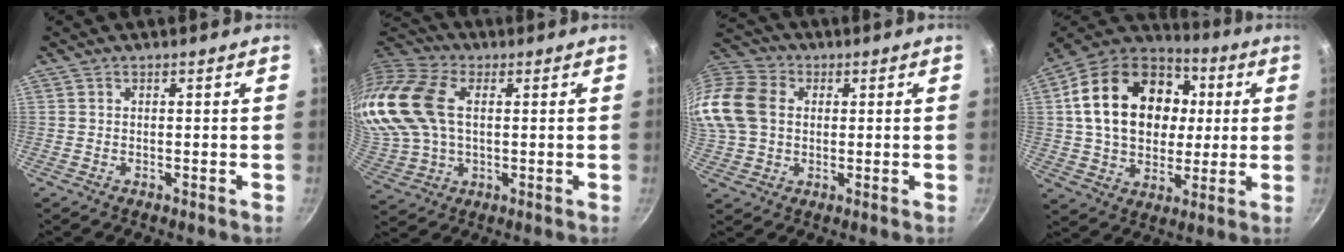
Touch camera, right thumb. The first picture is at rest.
{"total": 20.7, "force": [3.9, 14.3, 14.5], "torque": [-0.330, 0.016, 0.073]}
{"total": 20.8, "force": [2.9, 16.7, 12.0], "torque": [-0.288, 0.037, 0.044]}
{"total": 24.7, "force": [4.2, 18.1, 16.2], "torque": [-0.257, 0.022, 0.070]}